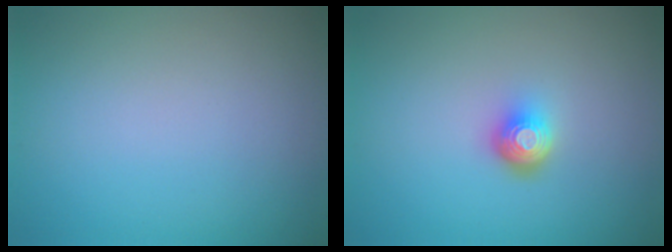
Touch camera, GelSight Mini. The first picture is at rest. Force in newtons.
{"total": 2.0, "press": 1.4, "slide": 1.4}